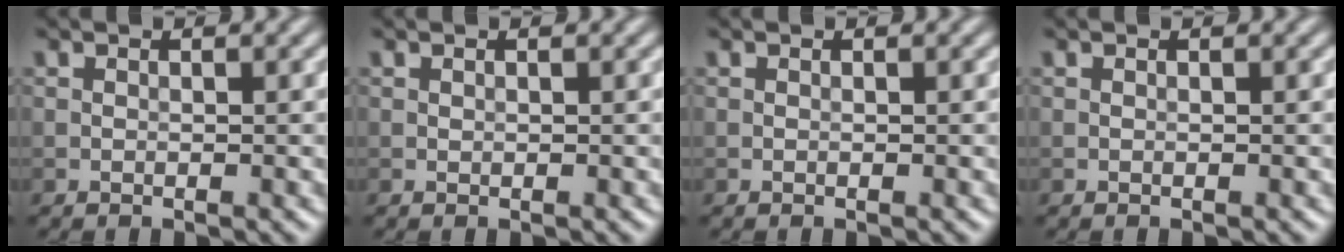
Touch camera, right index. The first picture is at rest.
{"total": 0.0}
{"total": 0.0}
{"total": 0.0}